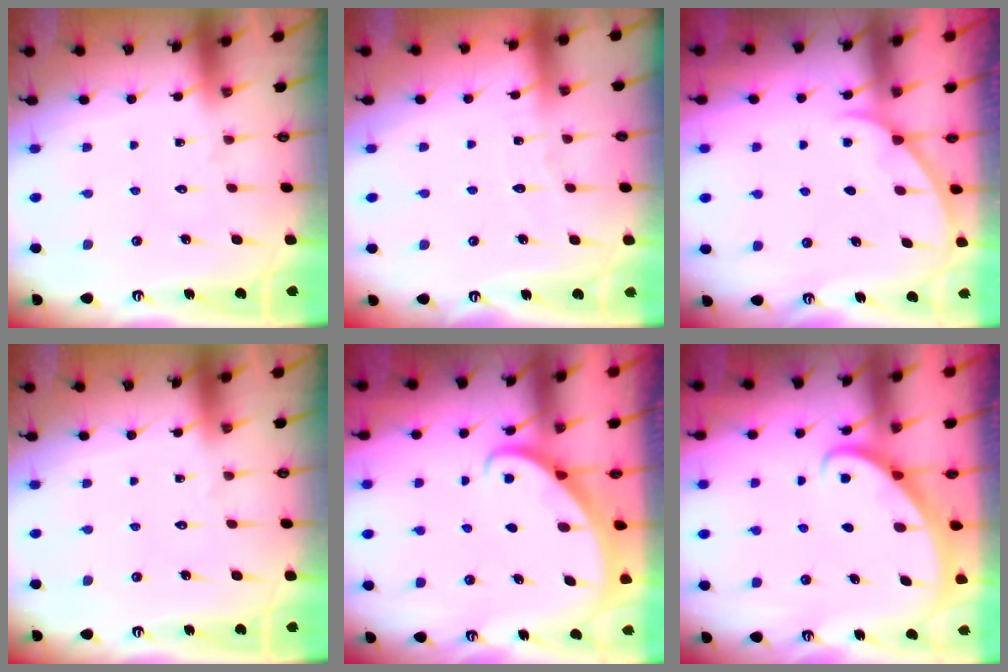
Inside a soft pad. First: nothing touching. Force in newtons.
{"total": 3.0, "press": 2.9, "slide": 0.3}
{"total": 1.4, "press": 1.3, "slide": 0.1}
{"total": 0.0}
{"total": 2.7, "press": 2.7, "slide": 0.2}
{"total": 2.8, "press": 2.8, "slide": 0.2}